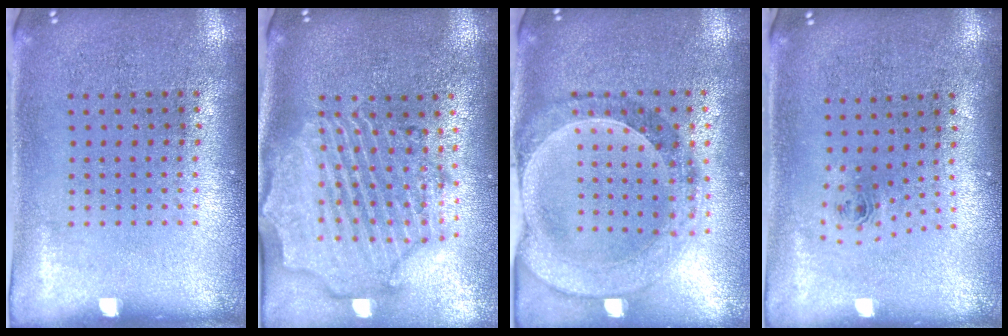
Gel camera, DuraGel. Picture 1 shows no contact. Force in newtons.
{"total": 2.9, "press": 2.5, "slide": 1.4}
{"total": 1.4, "press": 1.4, "slide": 0.3}
{"total": 0.8, "press": 0.4, "slide": 0.7}